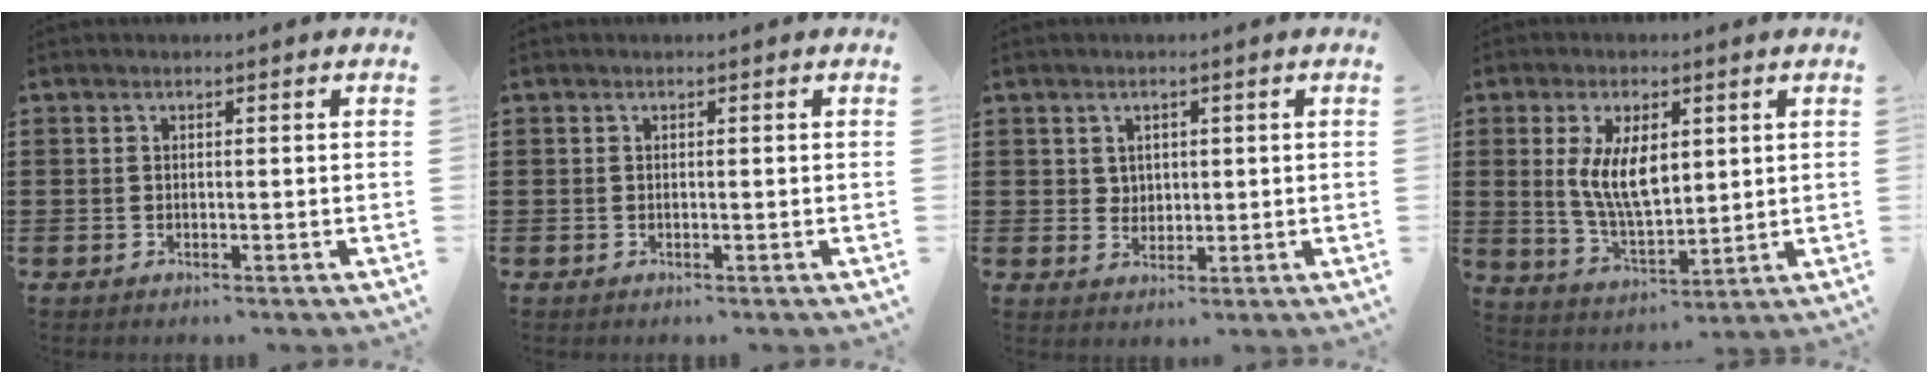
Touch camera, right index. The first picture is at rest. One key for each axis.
{"total": 0.0}
{"total": 2.3, "fx": 1.2, "fy": 1.9, "fz": 0.5, "tx": -0.017, "ty": 0.008, "tz": 0.023}
{"total": 8.4, "fx": 1.8, "fy": 4.1, "fz": 7.1, "tx": -0.141, "ty": 0.004, "tz": 0.029}